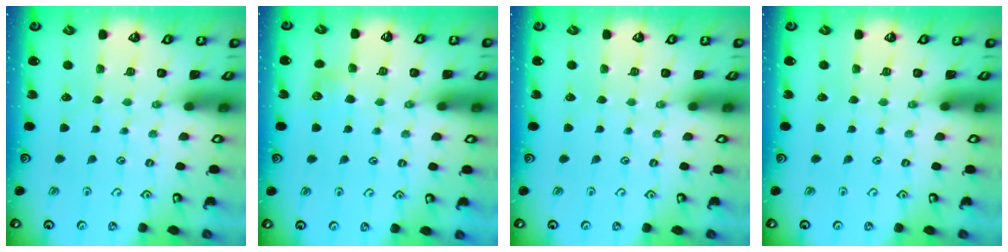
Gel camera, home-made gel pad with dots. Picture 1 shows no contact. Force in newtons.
{"total": 5.3, "press": 5.2, "slide": 0.8}
{"total": 0.0}
{"total": 0.0}